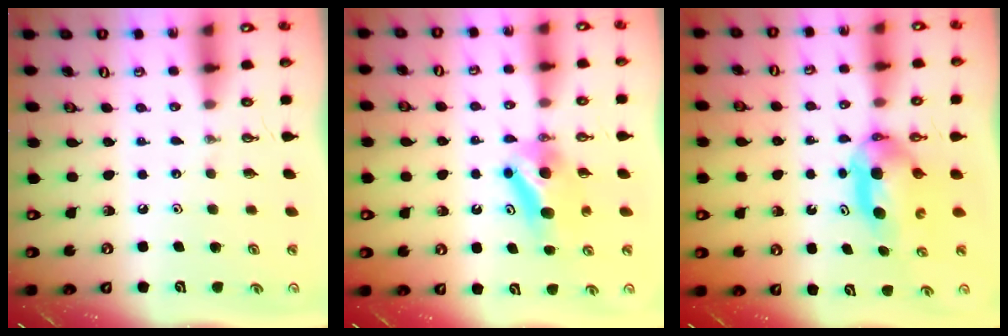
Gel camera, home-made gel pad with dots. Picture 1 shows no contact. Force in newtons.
{"total": 7.3, "press": 6.8, "slide": 2.5}
{"total": 6.7, "press": 5.5, "slide": 3.8}